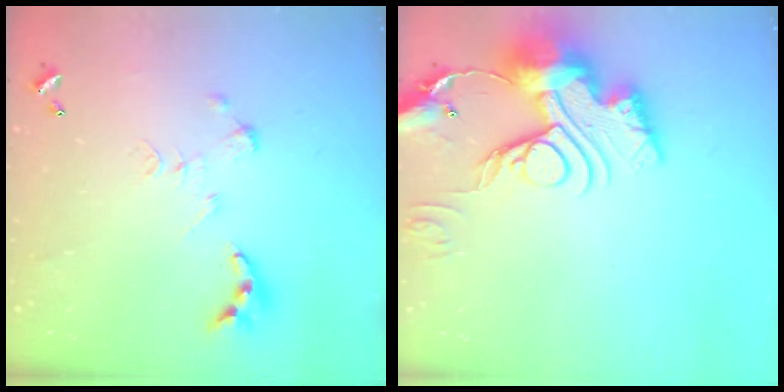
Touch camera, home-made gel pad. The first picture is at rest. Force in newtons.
{"total": 18.7, "press": 18.6, "slide": 1.7}